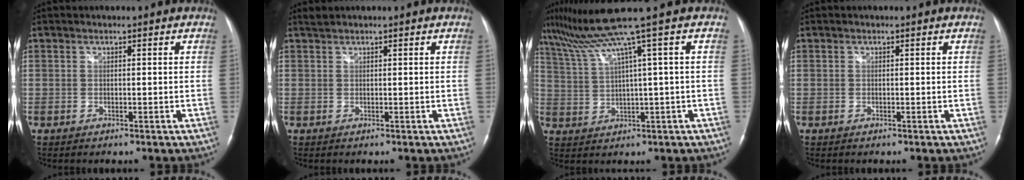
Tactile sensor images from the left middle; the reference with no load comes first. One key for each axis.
{"total": 0.8, "fx": 0.8, "fy": 0.1, "fz": 0.1, "tx": -0.008, "ty": 0.011, "tz": 0.019}
{"total": 7.8, "fx": 5.2, "fy": -2.7, "fz": 5.2, "tx": -0.103, "ty": 0.019, "tz": 0.101}
{"total": 0.0}